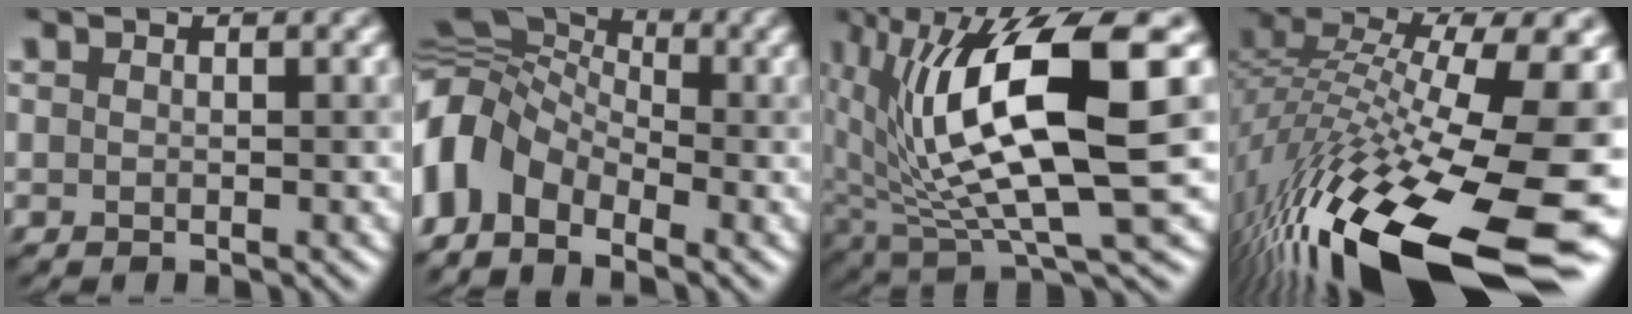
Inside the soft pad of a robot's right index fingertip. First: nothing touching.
{"total": 8.8, "force": [-3.3, 6.1, 5.4], "torque": [-0.114, -0.002, -0.083]}
{"total": 13.7, "force": [3.3, 4.2, 12.6], "torque": [-0.234, -0.008, 0.073]}
{"total": 18.6, "force": [-8.3, 6.2, 15.5], "torque": [-0.308, -0.002, -0.141]}